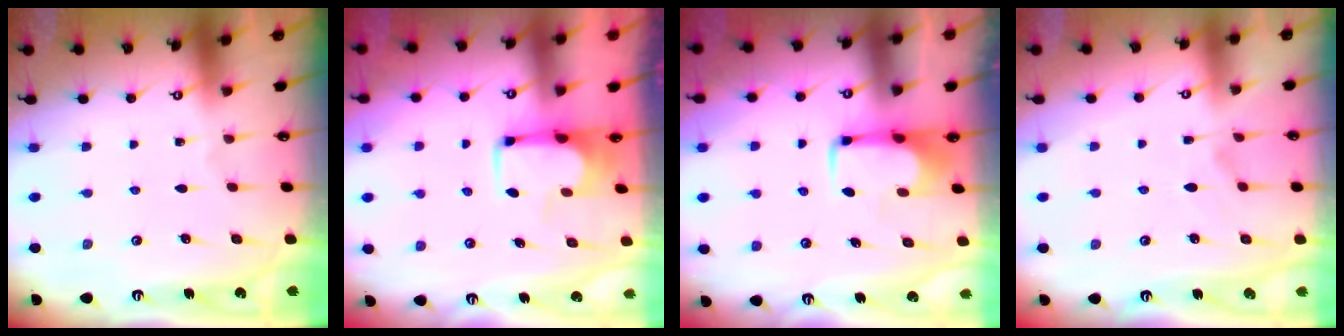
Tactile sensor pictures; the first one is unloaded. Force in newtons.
{"total": 3.5, "press": 3.5, "slide": 0.4}
{"total": 1.9, "press": 1.9, "slide": 0.4}
{"total": 4.3, "press": 4.1, "slide": 1.3}